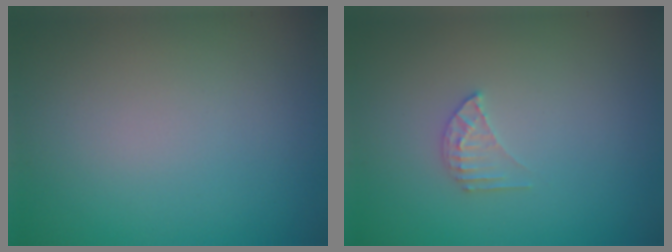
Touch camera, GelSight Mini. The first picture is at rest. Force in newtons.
{"total": 1.5, "press": 1.5, "slide": 0.2}